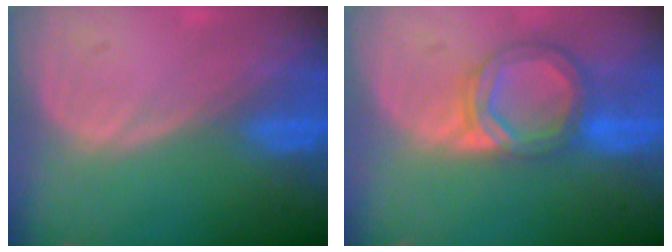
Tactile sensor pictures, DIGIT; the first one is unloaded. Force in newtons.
{"total": 6.8, "press": 6.2, "slide": 2.7}